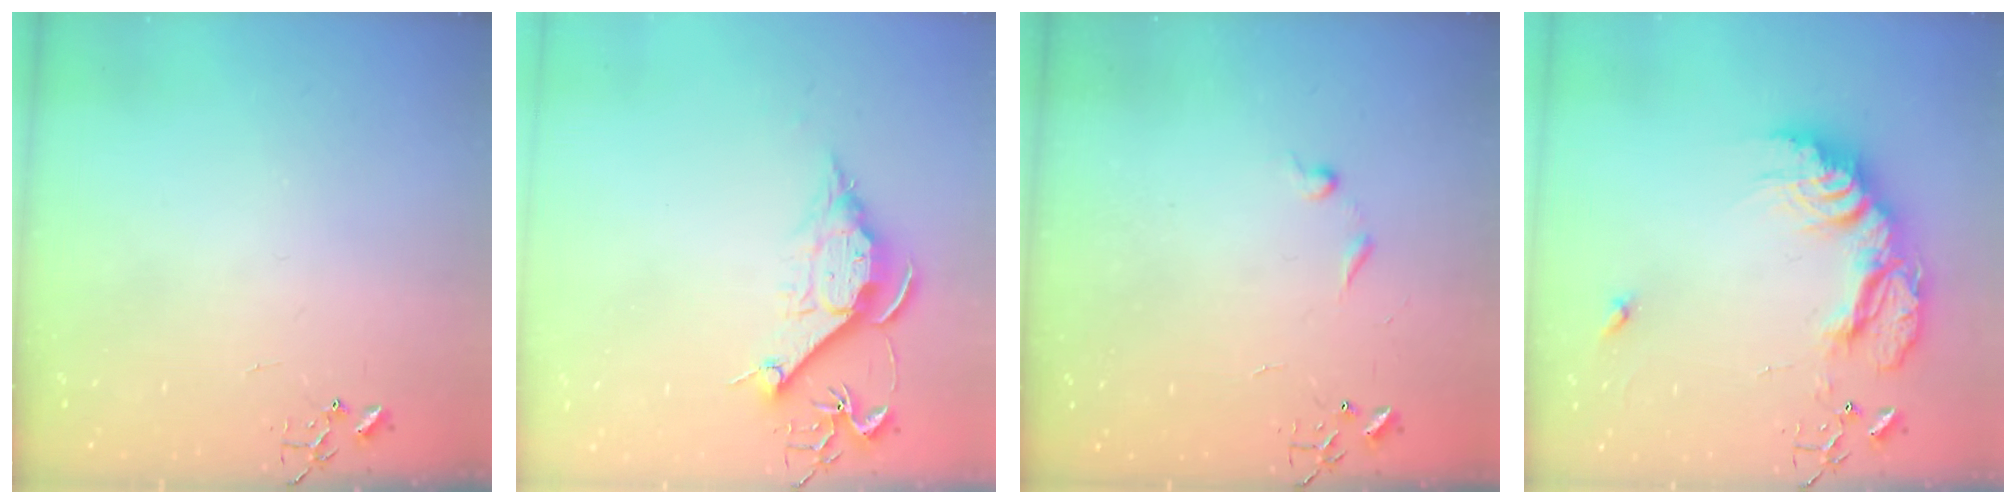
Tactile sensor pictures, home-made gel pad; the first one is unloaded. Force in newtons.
{"total": 10.9, "press": 10.9, "slide": 0.3}
{"total": 4.5, "press": 4.4, "slide": 0.7}
{"total": 21.7, "press": 21.6, "slide": 1.9}